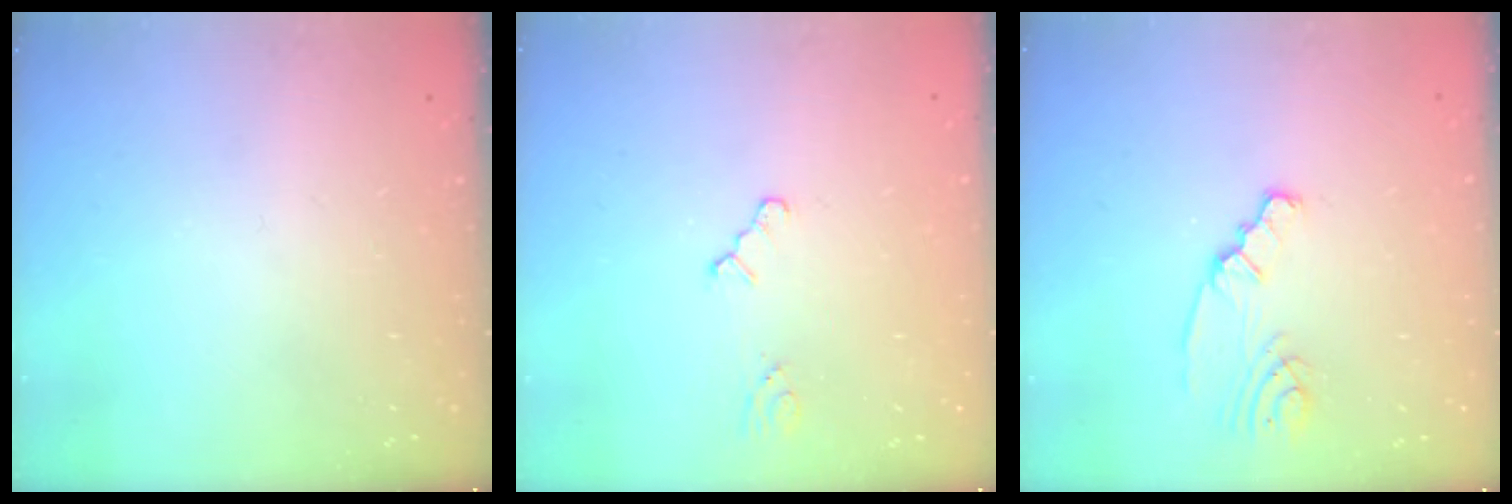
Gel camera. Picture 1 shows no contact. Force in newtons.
{"total": 1.6, "press": 1.6, "slide": 0.3}
{"total": 2.5, "press": 2.5, "slide": 0.3}